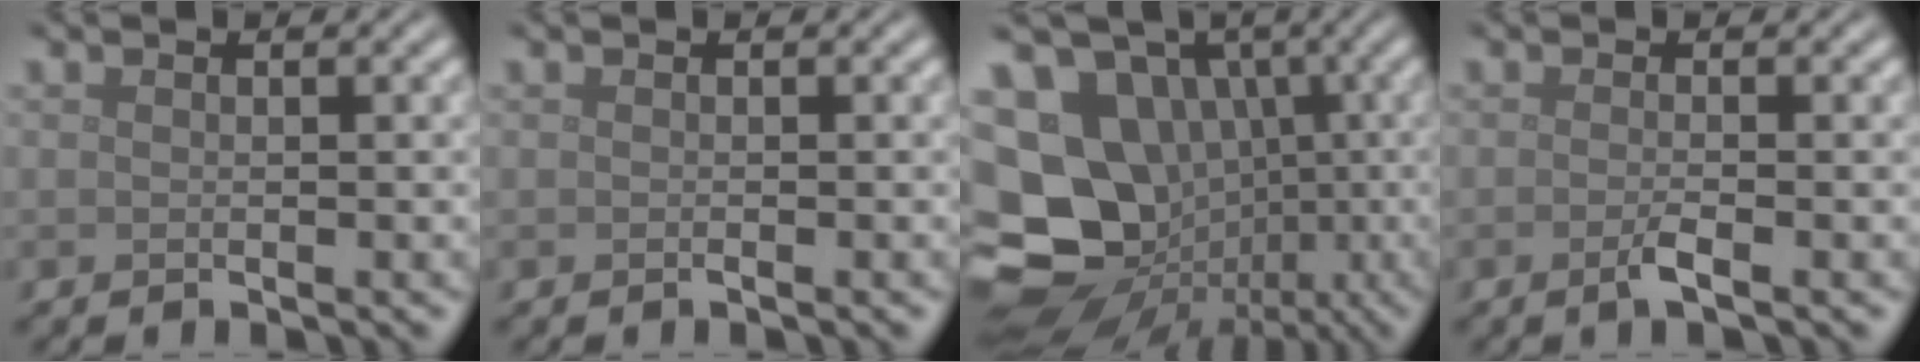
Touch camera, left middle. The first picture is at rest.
{"total": 0.0}
{"total": 19.2, "force": [-0.4, 16.5, 9.9], "torque": [-0.203, 0.017, -0.021]}
{"total": 1.5, "force": [-0.5, 0.3, 1.3], "torque": [-0.024, -0.001, -0.015]}